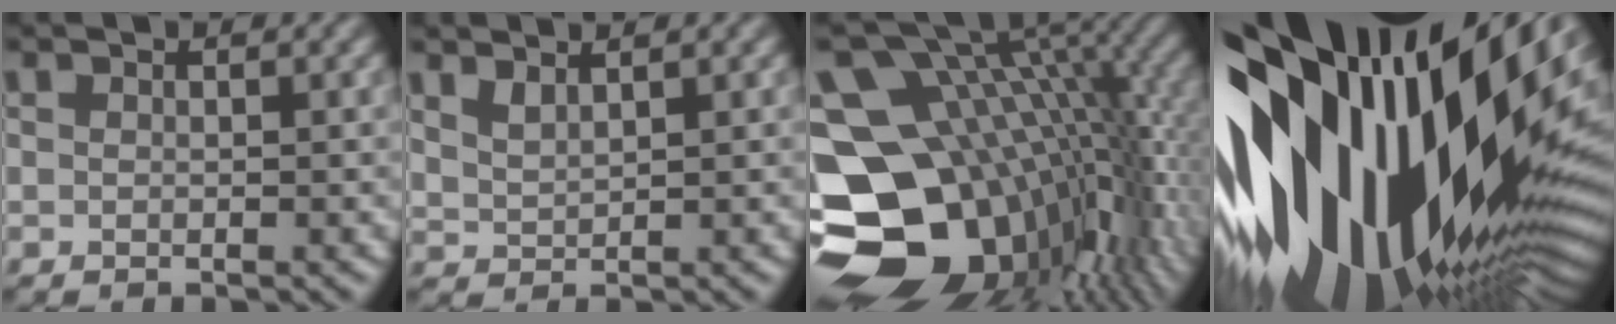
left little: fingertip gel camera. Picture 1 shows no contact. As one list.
[{"total": 1.2, "force": [1.0, 0.2, 0.6], "torque": [-0.016, 0.000, 0.023]}, {"total": 18.9, "force": [-3.9, 13.0, 13.1], "torque": [-0.243, -0.008, -0.047]}, {"total": 19.4, "force": [1.6, 10.2, 16.4], "torque": [-0.302, -0.028, 0.022]}]